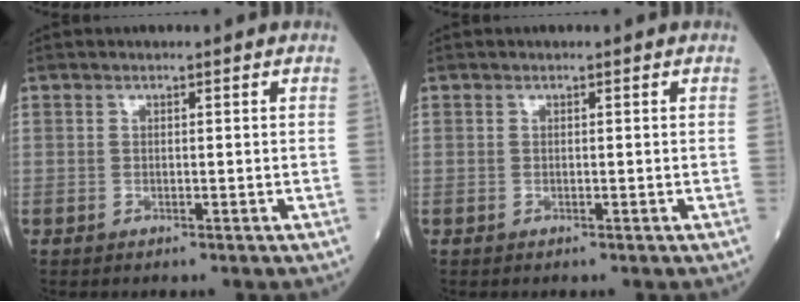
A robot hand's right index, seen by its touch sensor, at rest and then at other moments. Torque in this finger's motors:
{"motor_torque": [0.00, 0.01, -0.02, -0.01]}